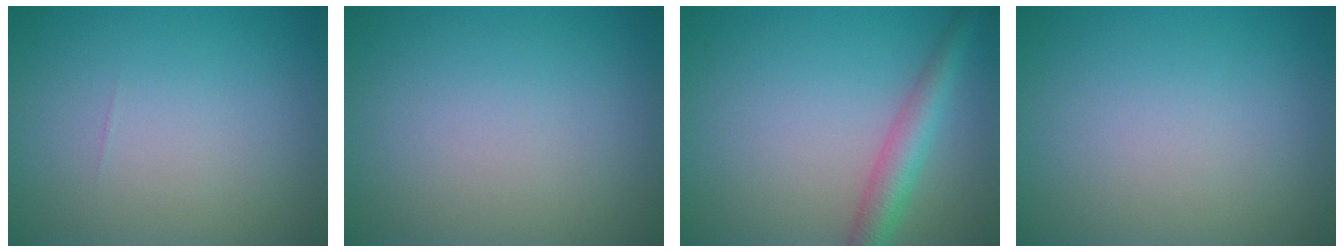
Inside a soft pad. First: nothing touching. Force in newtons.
{"total": 0.0}
{"total": 3.6, "press": 3.6, "slide": 0.1}
{"total": 0.0}